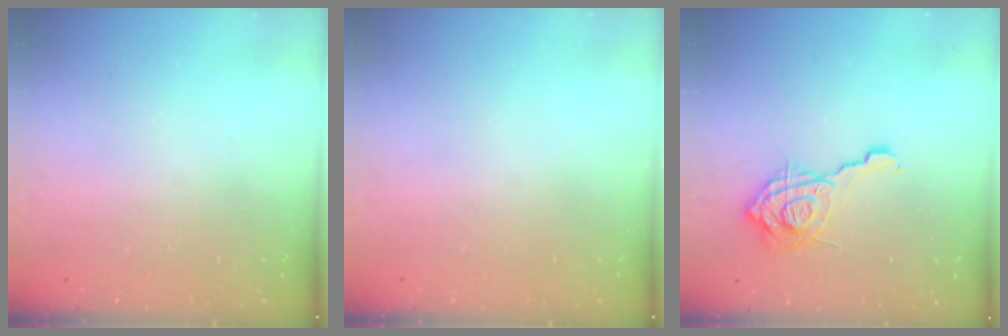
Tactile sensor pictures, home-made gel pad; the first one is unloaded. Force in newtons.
{"total": 0.0}
{"total": 15.5, "press": 15.3, "slide": 2.4}